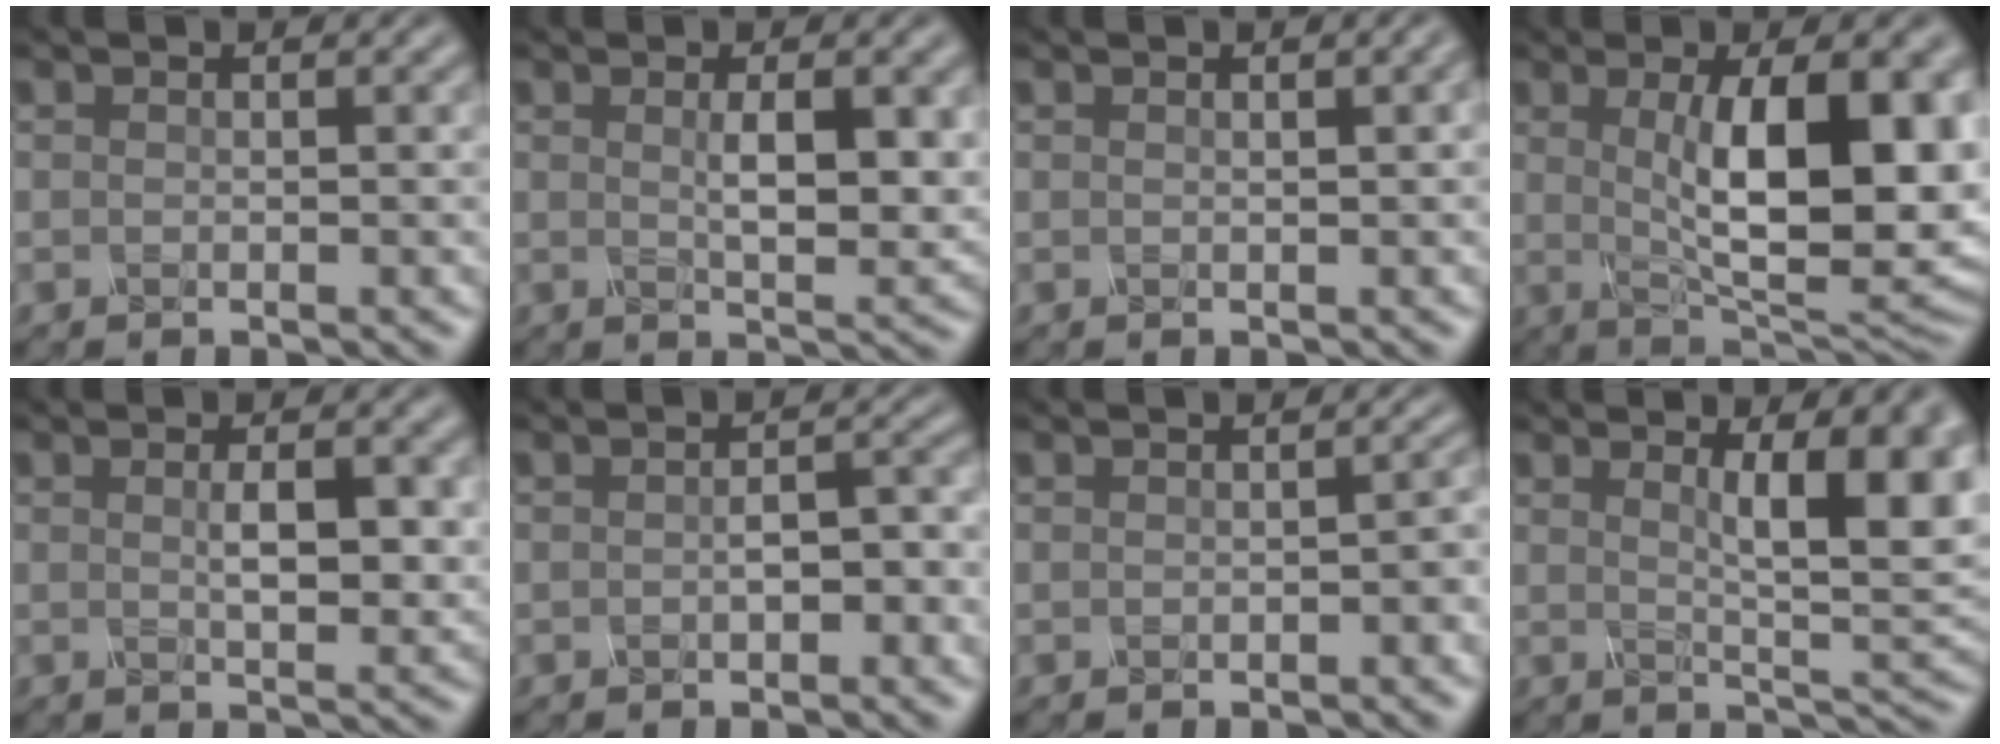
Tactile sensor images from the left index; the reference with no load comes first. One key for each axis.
{"total": 4.4, "fx": 0.7, "fy": 1.4, "fz": 4.2, "tx": -0.069, "ty": -0.004, "tz": 0.016}
{"total": 1.4, "fx": 0.6, "fy": 0.4, "fz": 1.2, "tx": -0.014, "ty": 0.005, "tz": 0.006}
{"total": 12.7, "fx": 1.4, "fy": 4.3, "fz": 11.9, "tx": -0.162, "ty": -0.004, "tz": 0.026}
{"total": 3.5, "fx": 0.5, "fy": 1.2, "fz": 3.2, "tx": -0.058, "ty": -0.004, "tz": 0.010}
{"total": 2.5, "fx": -0.6, "fy": 1.2, "fz": 2.1, "tx": -0.034, "ty": 0.002, "tz": -0.008}
{"total": 1.4, "fx": -0.4, "fy": 0.7, "fz": 1.2, "tx": -0.016, "ty": 0.001, "tz": -0.004}
{"total": 9.3, "fx": 2.7, "fy": 2.7, "fz": 8.5, "tx": -0.101, "ty": 0.003, "tz": 0.042}